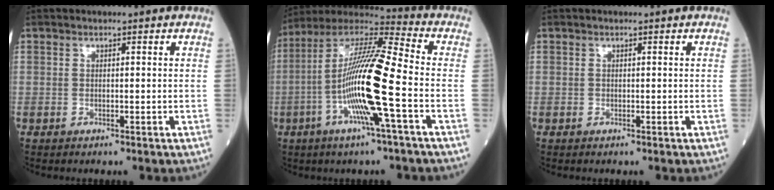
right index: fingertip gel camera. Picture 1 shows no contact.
{"total": 16.7, "force": [-4.0, 0.3, 16.2], "torque": [-0.319, -0.002, -0.085]}
{"total": 0.0}